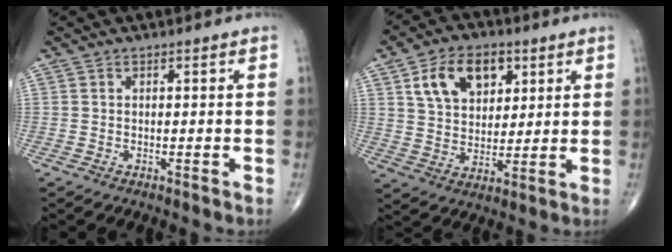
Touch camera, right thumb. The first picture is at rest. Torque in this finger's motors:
{"motor_torque": [-1.10, 1.25, 0.29, 0.03, 0.07]}